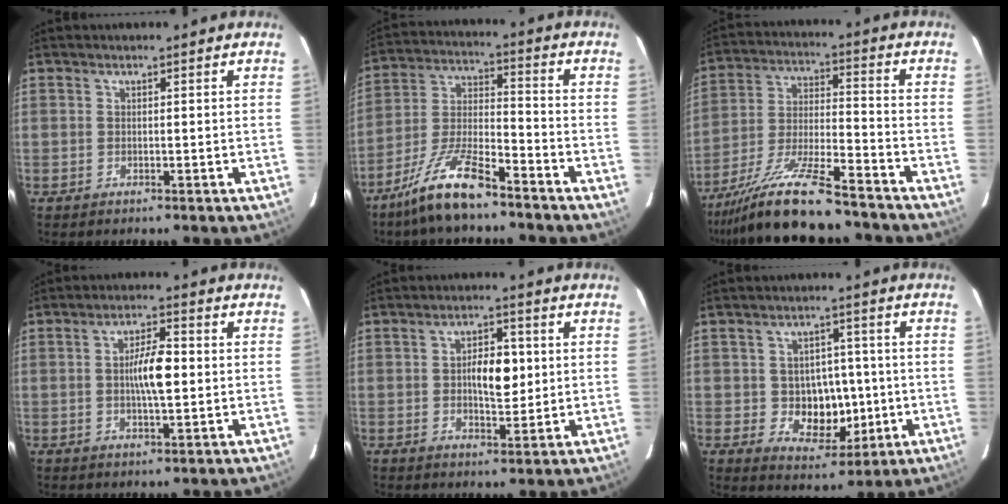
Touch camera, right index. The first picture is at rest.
{"total": 11.7, "force": [-8.8, 2.0, 7.4], "torque": [-0.157, -0.011, -0.170]}
{"total": 15.5, "force": [-12.8, 1.3, 8.6], "torque": [-0.174, -0.020, -0.230]}
{"total": 6.2, "force": [0.0, 1.3, 6.0], "torque": [-0.109, 0.006, -0.001]}
{"total": 6.2, "force": [0.5, 2.7, 5.6], "torque": [-0.091, 0.009, 0.011]}
{"total": 8.3, "force": [-0.8, 6.0, 5.7], "torque": [-0.083, 0.012, 0.000]}